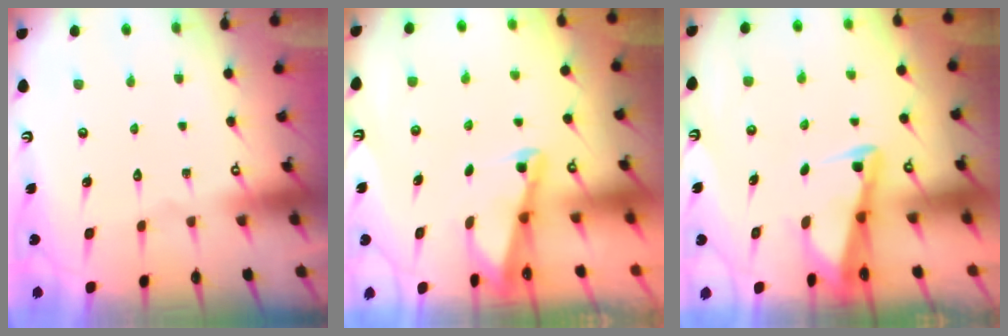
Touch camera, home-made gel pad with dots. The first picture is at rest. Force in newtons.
{"total": 2.1, "press": 2.0, "slide": 0.3}
{"total": 2.6, "press": 2.6, "slide": 0.2}